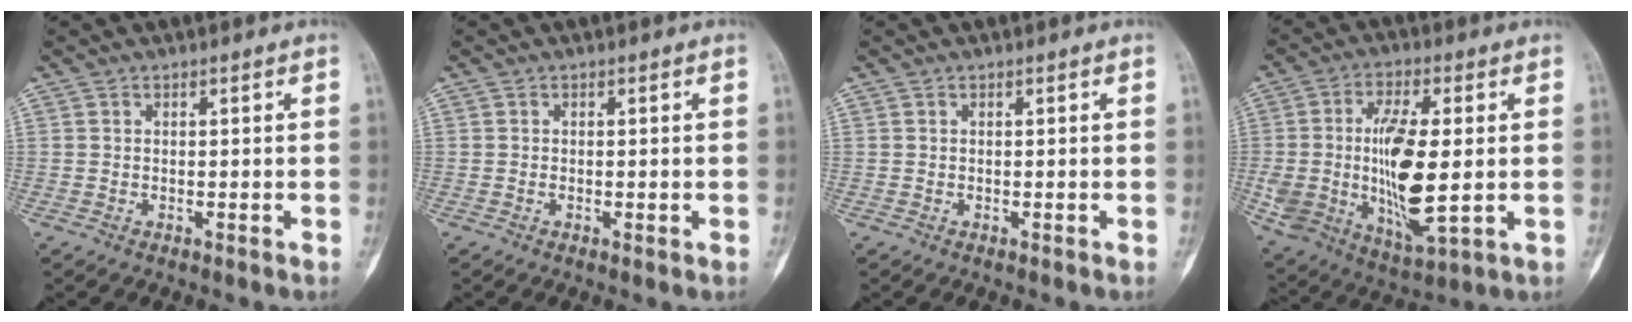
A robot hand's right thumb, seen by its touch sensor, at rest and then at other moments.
{"total": 0.6, "force": [-0.1, 0.2, 0.6], "torque": [-0.007, 0.000, -0.002]}
{"total": 0.0}
{"total": 18.7, "force": [-0.1, 7.6, 17.1], "torque": [-0.335, -0.009, 0.008]}